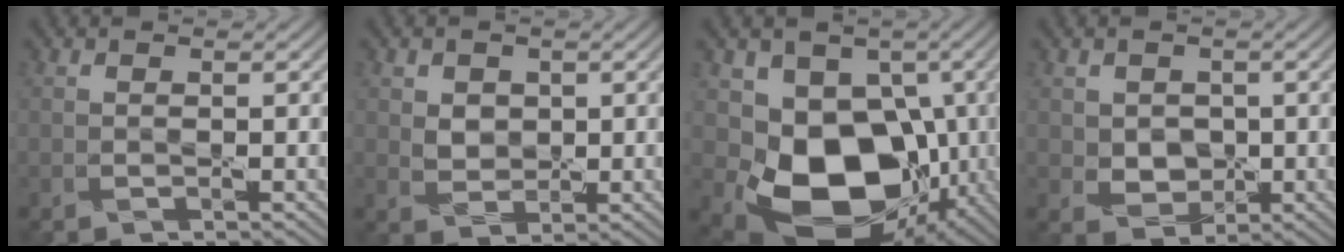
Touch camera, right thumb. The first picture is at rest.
{"total": 2.9, "force": [0.8, 2.4, 1.4], "torque": [-0.036, -0.003, 0.011]}
{"total": 14.0, "force": [-2.3, 10.6, 8.9], "torque": [-0.148, -0.039, -0.035]}
{"total": 3.4, "force": [0.3, 2.9, 1.7], "torque": [-0.043, -0.009, 0.004]}